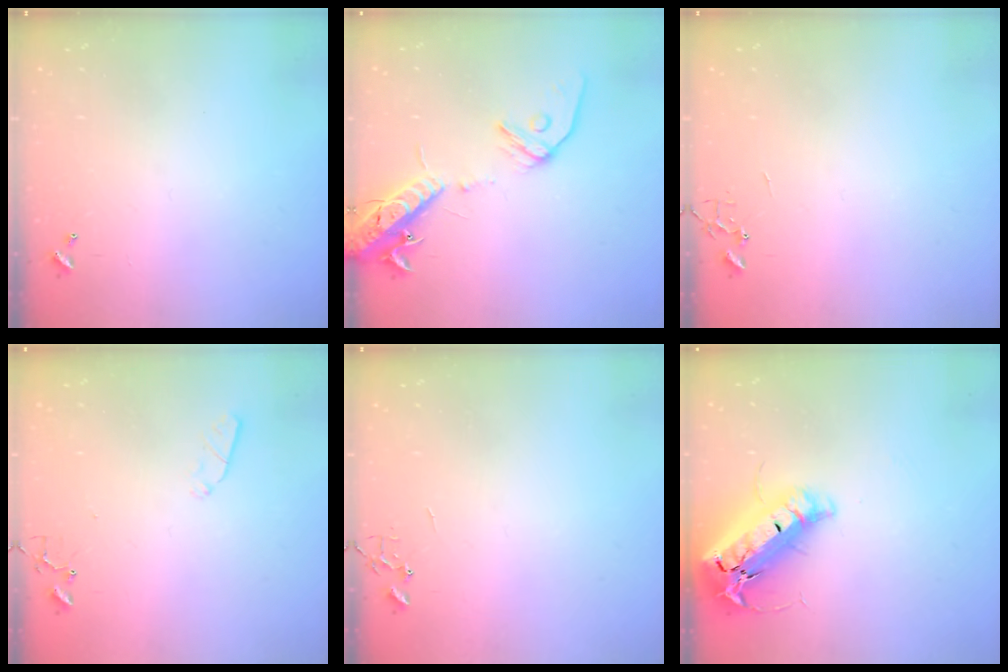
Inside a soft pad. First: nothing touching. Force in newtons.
{"total": 15.4, "press": 15.0, "slide": 3.5}
{"total": 0.0}
{"total": 3.6, "press": 3.5, "slide": 0.6}
{"total": 0.0}
{"total": 25.0, "press": 24.5, "slide": 4.9}